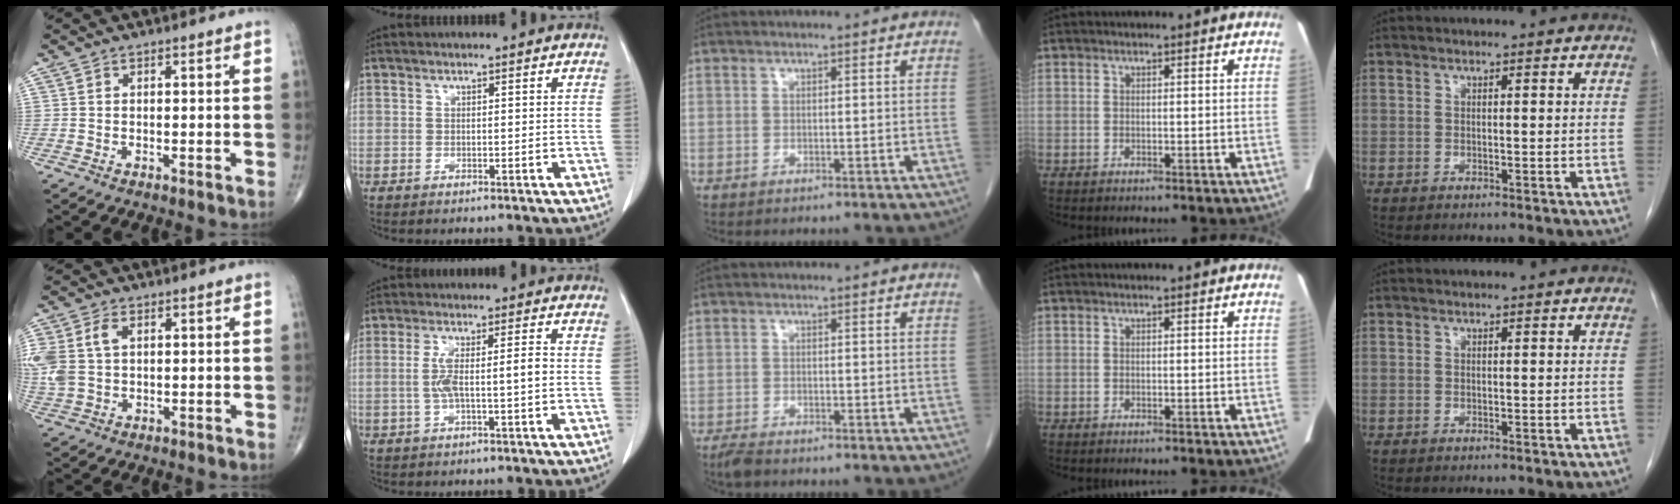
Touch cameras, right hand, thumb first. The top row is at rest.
{"thumb": {"total": 9.0, "force": [1.9, 5.9, 6.5], "torque": [-0.168, 0.012, 0.045]}, "index": {"total": 5.2, "force": [-0.6, 0.5, 5.1], "torque": [-0.107, 0.014, -0.008]}, "middle": {"total": 1.9, "force": [-1.6, 0.4, 0.9], "torque": [-0.025, -0.005, -0.029]}}